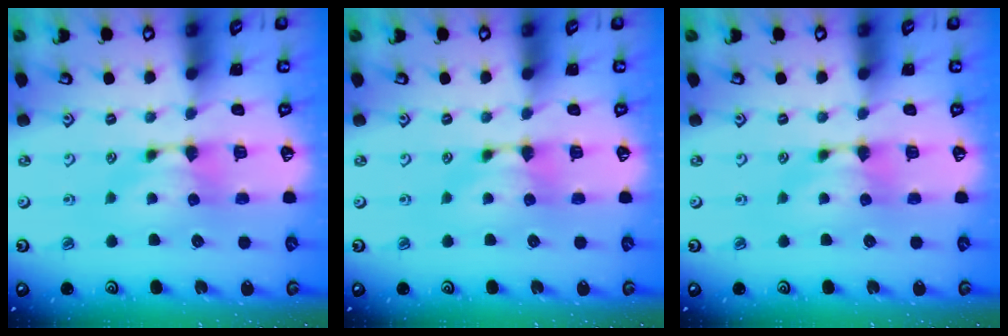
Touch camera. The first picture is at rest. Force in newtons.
{"total": 0.0}
{"total": 0.0}